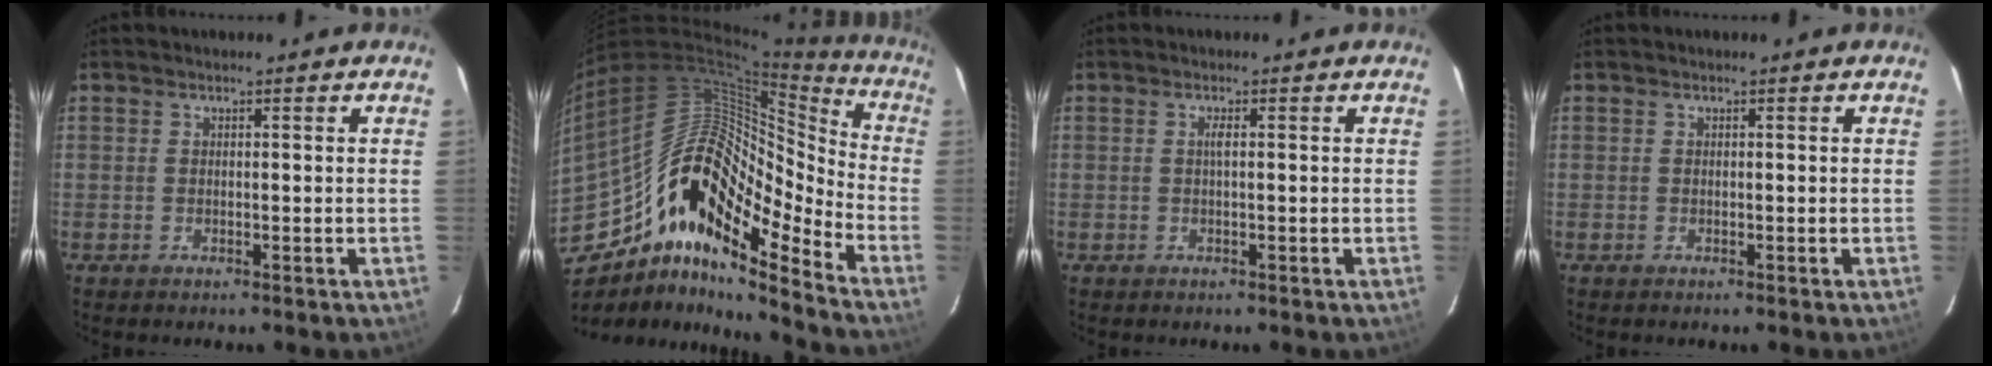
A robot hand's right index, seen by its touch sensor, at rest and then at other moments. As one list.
[{"total": 20.4, "force": [-11.6, 7.4, 15.1], "torque": [-0.241, 0.002, -0.222]}, {"total": 0.9, "force": [0.1, -0.1, 0.9], "torque": [-0.018, 0.001, 0.000]}, {"total": 0.0}]